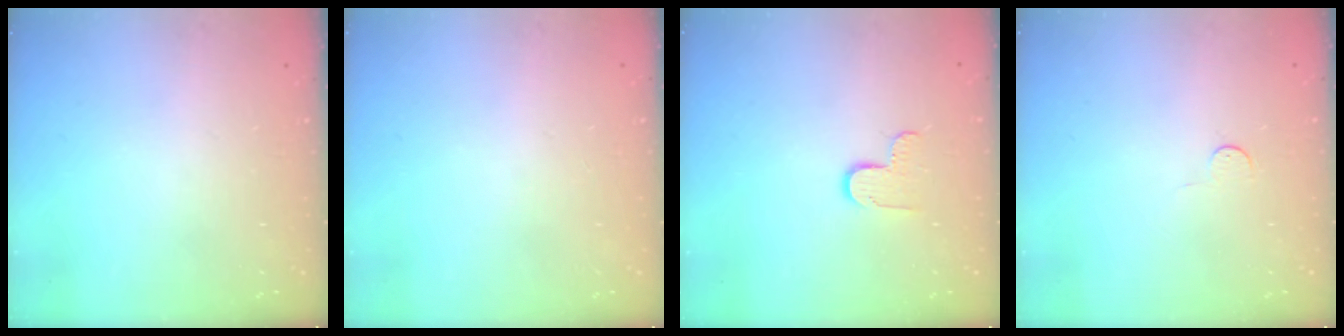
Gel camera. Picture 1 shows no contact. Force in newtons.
{"total": 0.6, "press": 0.6, "slide": 0.2}
{"total": 6.3, "press": 6.3, "slide": 0.3}
{"total": 3.2, "press": 3.2, "slide": 0.4}